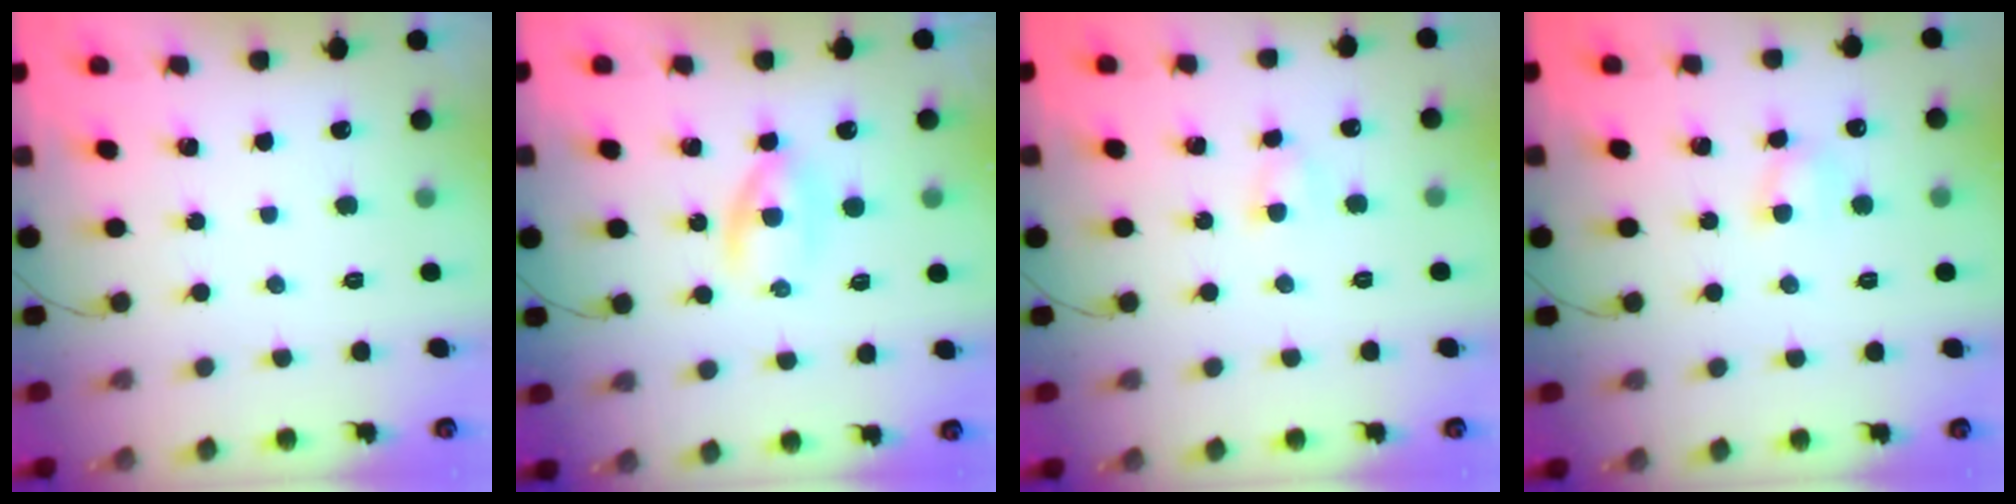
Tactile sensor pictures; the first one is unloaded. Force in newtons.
{"total": 3.0, "press": 2.8, "slide": 1.2}
{"total": 3.5, "press": 3.3, "slide": 1.2}
{"total": 4.4, "press": 4.2, "slide": 1.1}